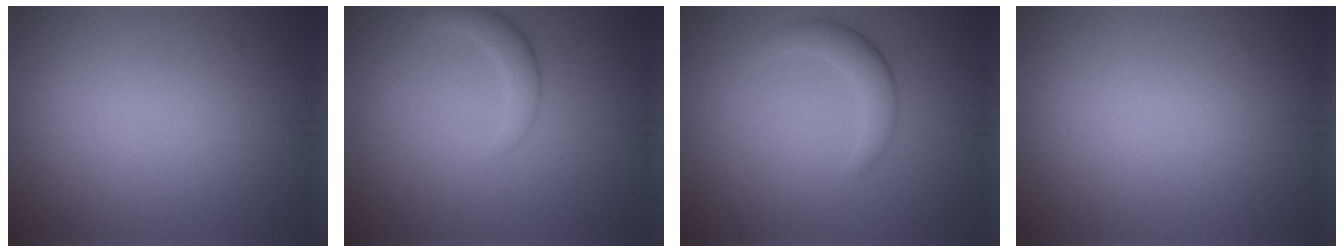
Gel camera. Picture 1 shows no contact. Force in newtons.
{"total": 1.8, "press": 1.8, "slide": 0.1}
{"total": 2.4, "press": 2.4, "slide": 0.1}
{"total": 0.0}